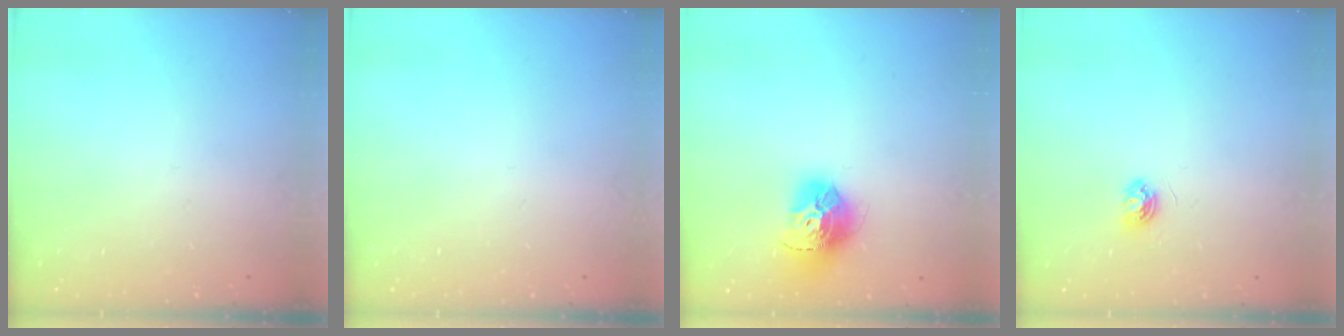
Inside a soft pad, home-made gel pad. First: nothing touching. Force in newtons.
{"total": 0.0}
{"total": 14.5, "press": 14.4, "slide": 1.6}
{"total": 4.2, "press": 4.2, "slide": 0.4}